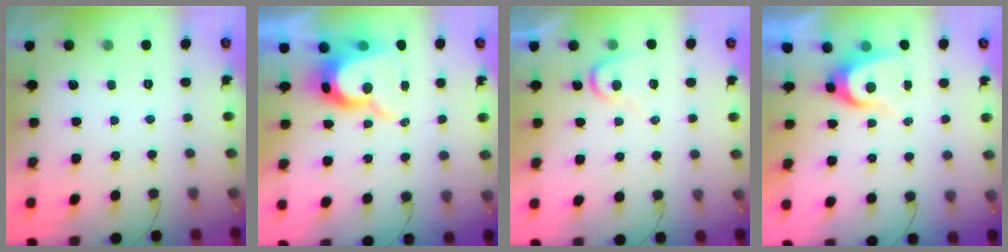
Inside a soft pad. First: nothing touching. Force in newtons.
{"total": 13.0, "press": 13.0, "slide": 1.1}
{"total": 7.5, "press": 7.5, "slide": 0.5}
{"total": 6.1, "press": 6.1, "slide": 0.5}